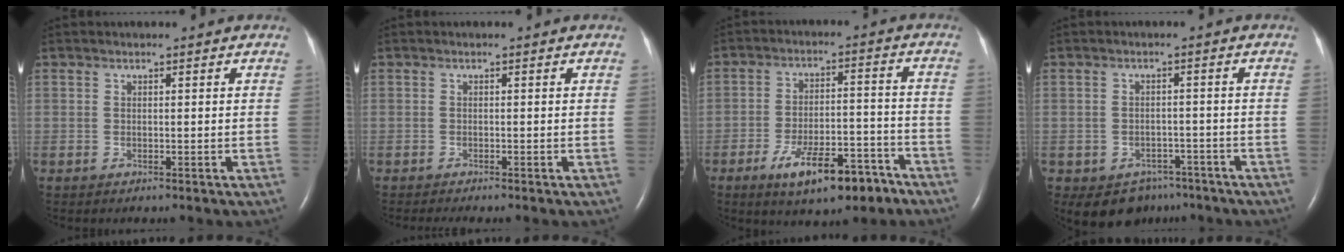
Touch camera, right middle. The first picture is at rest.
{"total": 1.8, "force": [-1.5, -0.3, 0.9], "torque": [-0.013, -0.002, -0.024]}
{"total": 11.4, "force": [-7.3, 3.6, 8.0], "torque": [-0.131, 0.006, -0.112]}
{"total": 6.3, "force": [-4.5, 4.3, 1.1], "torque": [-0.008, 0.015, -0.057]}